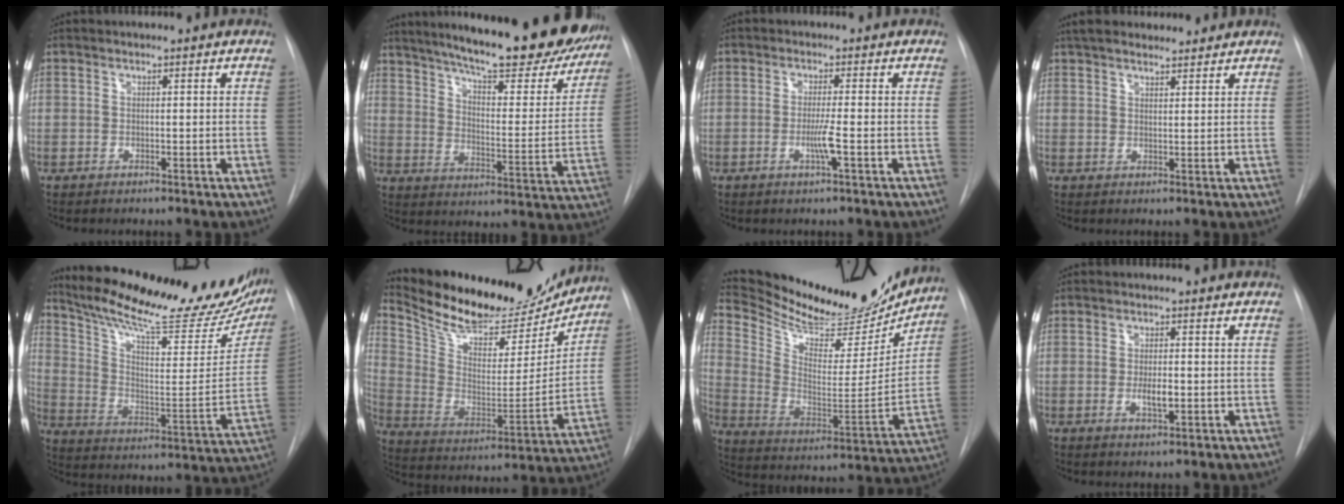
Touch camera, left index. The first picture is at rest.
{"total": 29.7, "force": [24.4, 6.1, 15.8], "torque": [-0.242, -0.041, 0.315]}
{"total": 2.9, "force": [-0.9, -0.4, 2.7], "torque": [-0.055, -0.005, -0.019]}
{"total": 10.3, "force": [9.1, 2.6, 3.9], "torque": [-0.054, 0.035, 0.136]}
{"total": 29.2, "force": [24.8, 5.2, 14.5], "torque": [-0.229, -0.061, 0.341]}
{"total": 24.2, "force": [21.8, 6.8, 8.0], "torque": [-0.146, -0.024, 0.332]}
{"total": 25.5, "force": [23.1, 6.2, 8.8], "torque": [-0.149, -0.050, 0.340]}
{"total": 2.6, "force": [-0.4, 0.8, 2.5], "torque": [-0.047, -0.002, -0.004]}